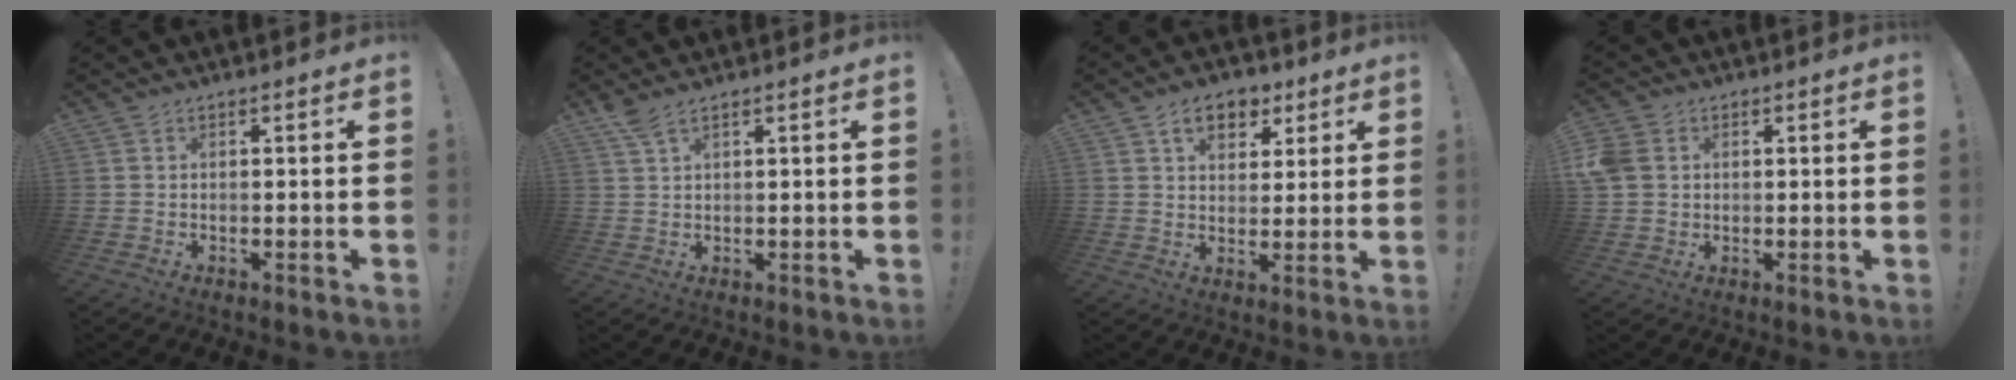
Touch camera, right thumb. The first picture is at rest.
{"total": 3.5, "force": [2.8, 0.7, 2.1], "torque": [-0.046, -0.010, 0.051]}
{"total": 9.1, "force": [4.7, 6.3, 4.7], "torque": [-0.068, -0.013, 0.088]}
{"total": 7.1, "force": [1.5, 6.1, 3.4], "torque": [-0.072, 0.010, 0.034]}